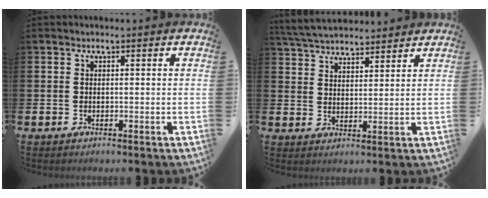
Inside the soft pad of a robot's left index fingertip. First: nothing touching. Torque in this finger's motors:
{"motor_torque": [0.98, -1.16, 0.12, 0.21]}